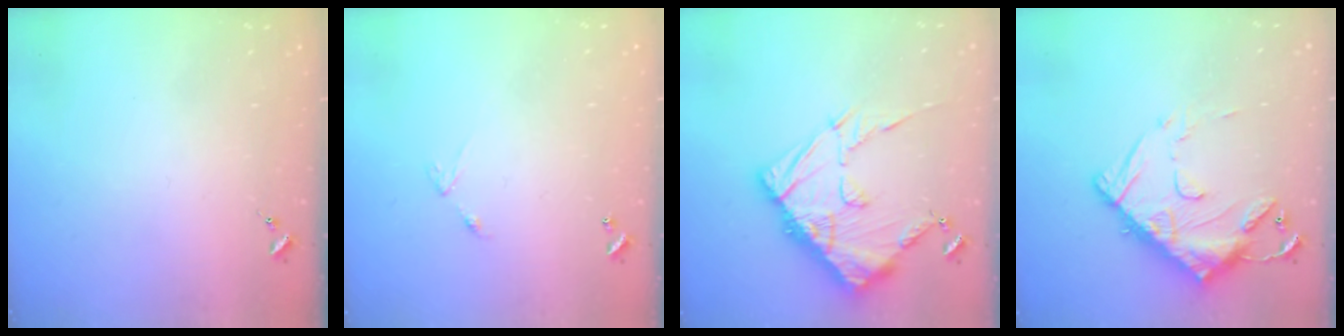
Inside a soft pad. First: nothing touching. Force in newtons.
{"total": 5.9, "press": 5.9, "slide": 0.4}
{"total": 18.0, "press": 17.9, "slide": 1.6}
{"total": 16.8, "press": 16.7, "slide": 1.2}